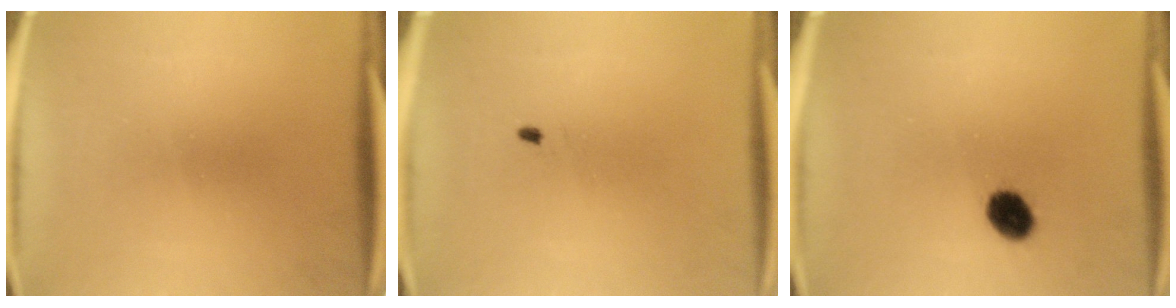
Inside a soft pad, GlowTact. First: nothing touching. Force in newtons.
{"total": 0.5}
{"total": 5.8}